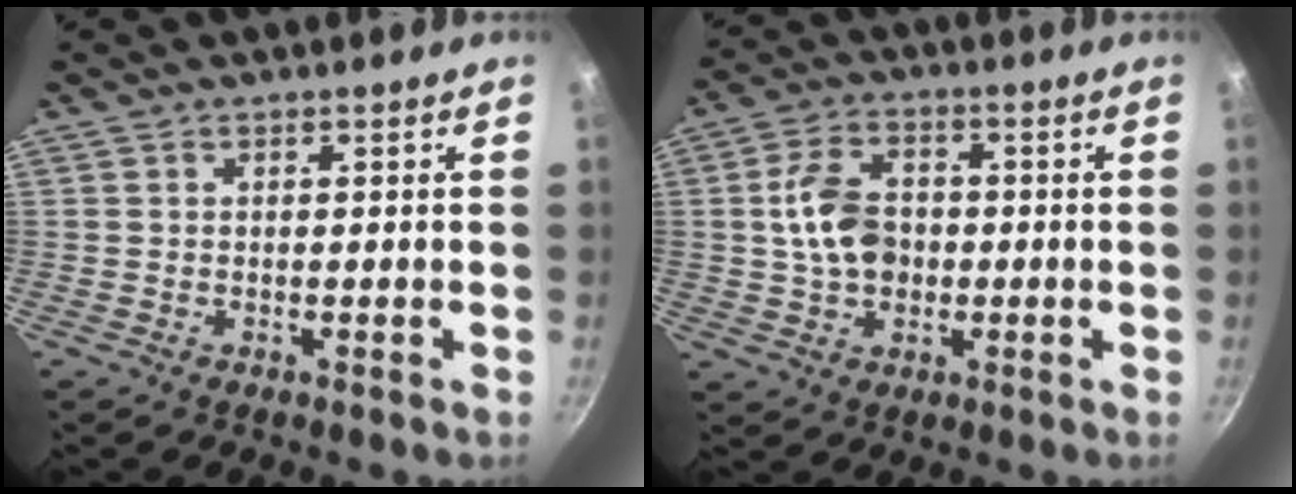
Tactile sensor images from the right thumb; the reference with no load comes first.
{"total": 9.7, "force": [-0.2, 6.9, 6.7], "torque": [-0.110, 0.016, -0.007]}